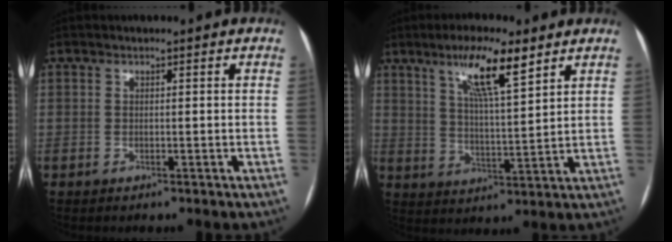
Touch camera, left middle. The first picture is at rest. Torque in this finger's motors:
{"motor_torque": [1.15, -0.99, 0.23, 0.06]}